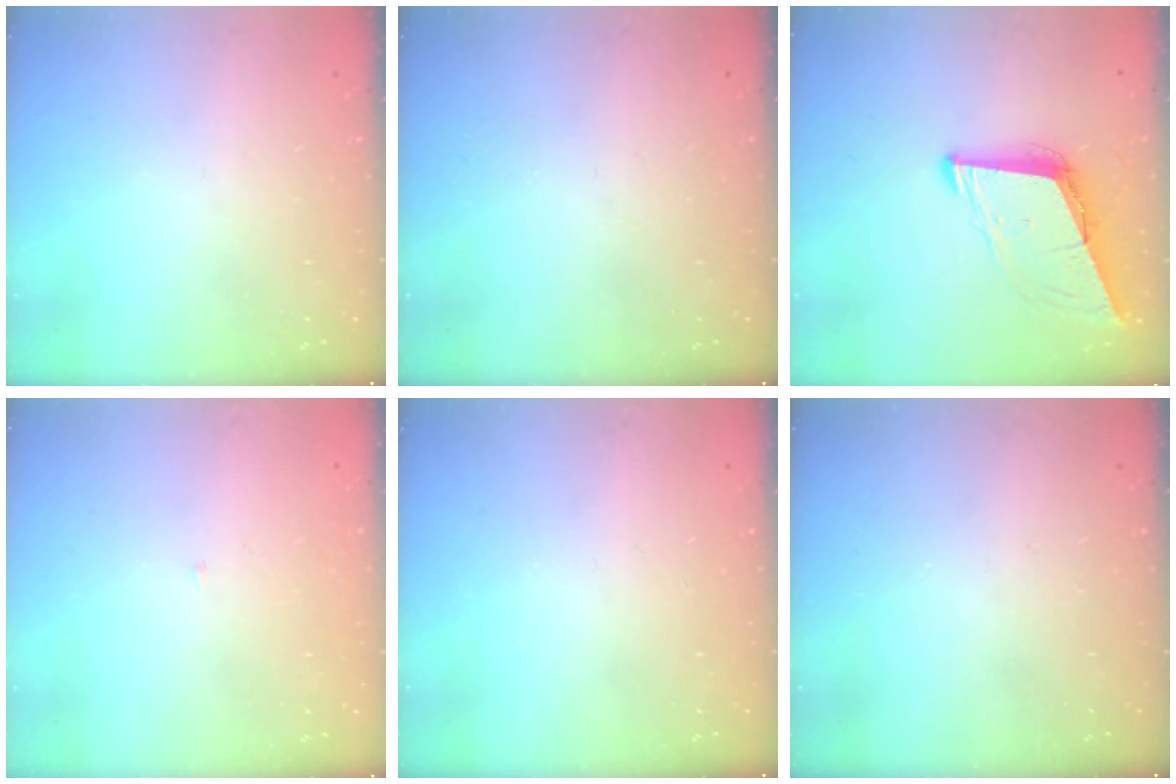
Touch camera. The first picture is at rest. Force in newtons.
{"total": 0.0}
{"total": 8.8, "press": 8.1, "slide": 3.6}
{"total": 2.0, "press": 2.0, "slide": 0.2}
{"total": 0.0}
{"total": 0.0}